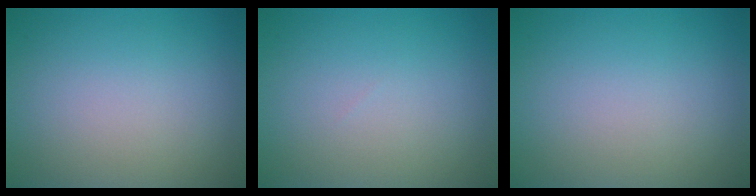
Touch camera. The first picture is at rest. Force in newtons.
{"total": 0.0}
{"total": 0.0}